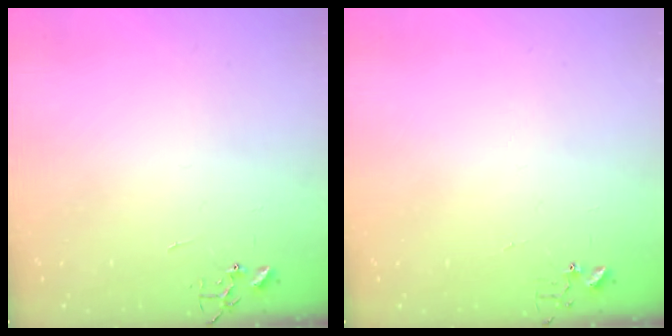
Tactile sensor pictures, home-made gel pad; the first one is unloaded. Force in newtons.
{"total": 3.9, "press": 3.9, "slide": 0.3}